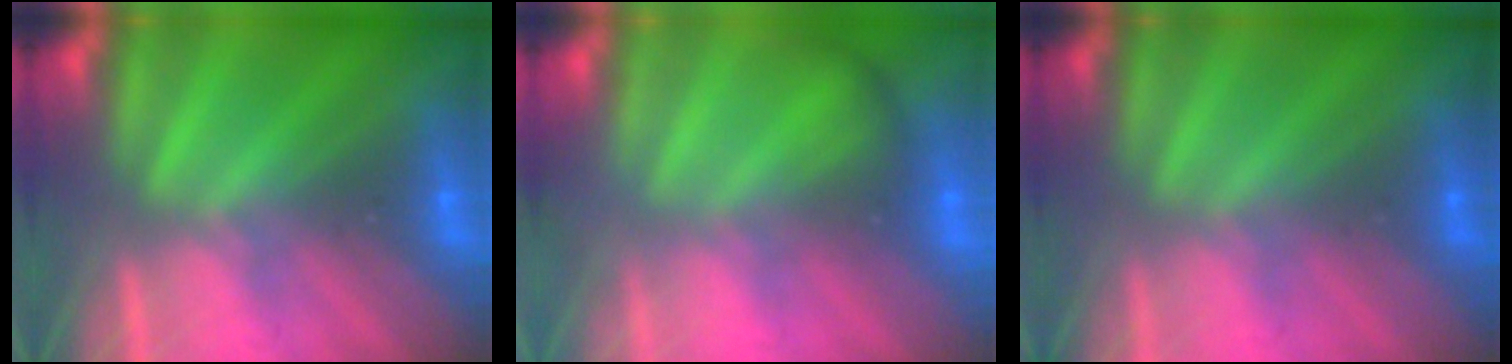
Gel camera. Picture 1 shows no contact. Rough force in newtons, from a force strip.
{"total": 1.8}
{"total": 2.6}